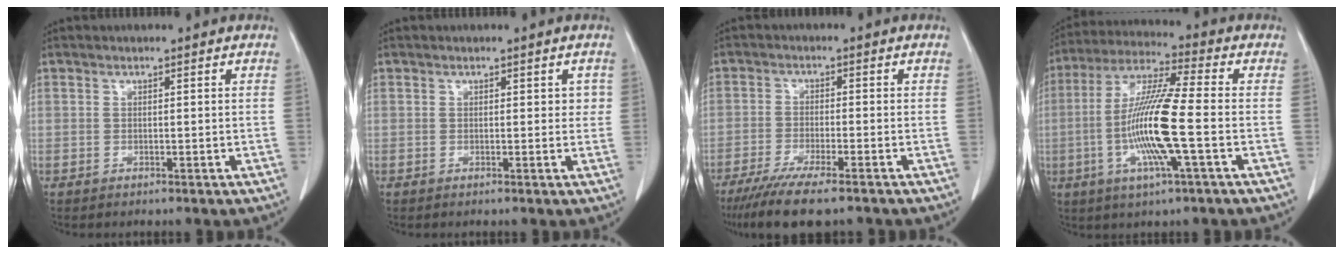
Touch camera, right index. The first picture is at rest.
{"total": 1.5, "force": [0.5, 1.1, 0.9], "torque": [-0.002, 0.007, 0.005]}
{"total": 9.7, "force": [-7.6, 0.9, 6.0], "torque": [-0.093, -0.022, -0.120]}
{"total": 13.9, "force": [-2.8, 0.3, 13.6], "torque": [-0.276, -0.007, -0.061]}